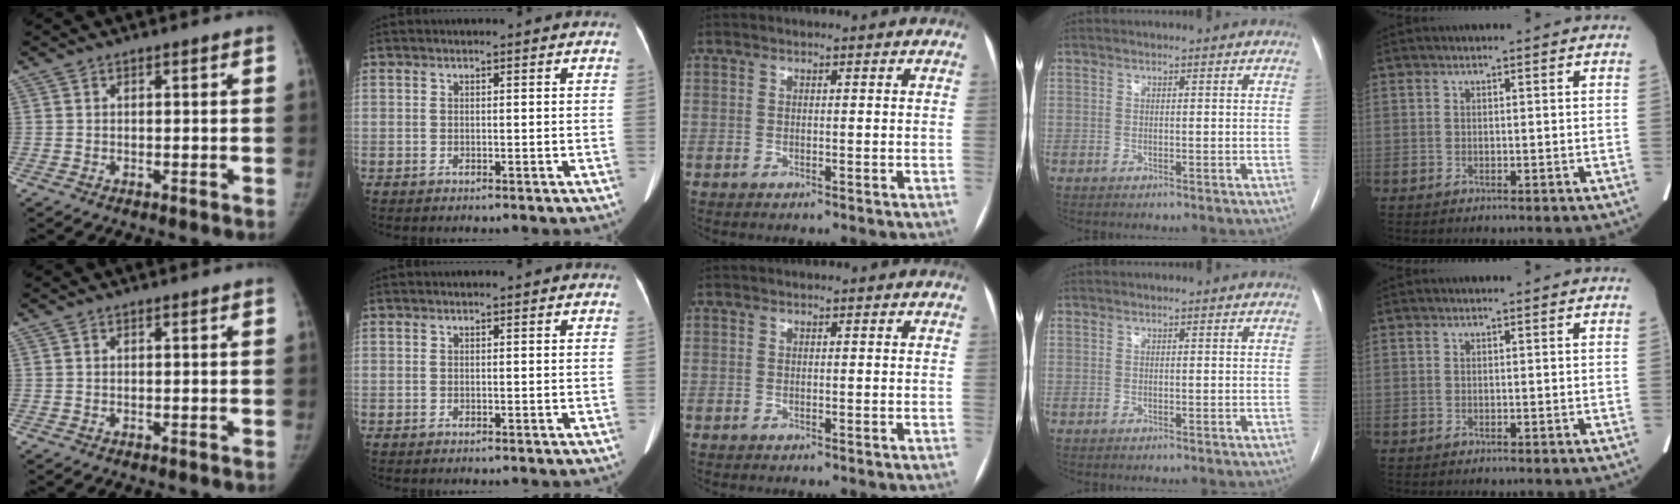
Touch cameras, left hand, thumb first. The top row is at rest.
{}